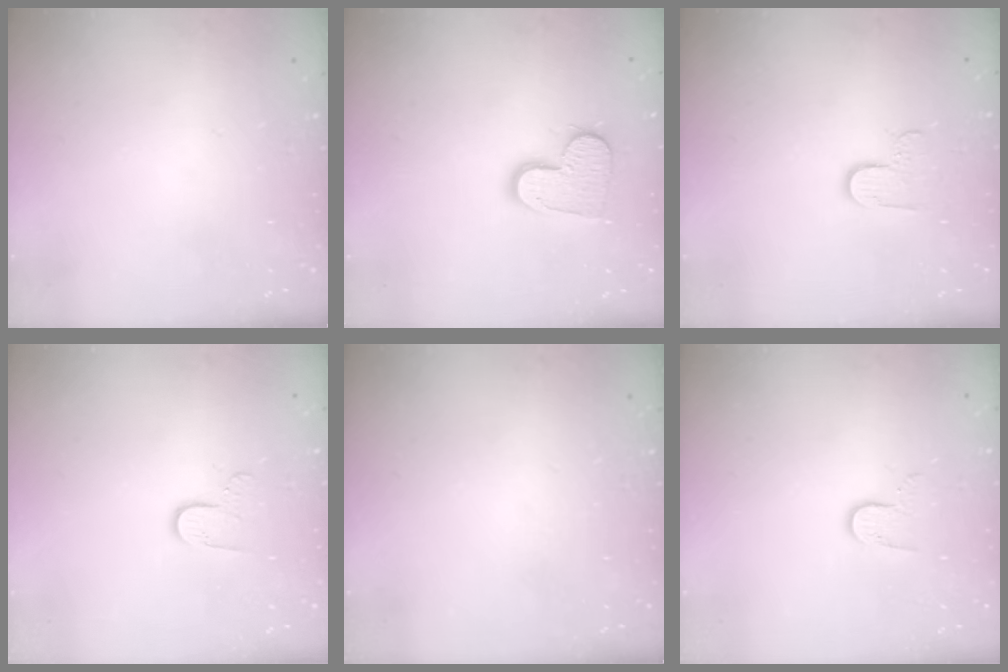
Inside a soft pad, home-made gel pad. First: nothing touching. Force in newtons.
{"total": 12.0, "press": 11.9, "slide": 0.8}
{"total": 6.0, "press": 6.0, "slide": 0.4}
{"total": 5.9, "press": 5.9, "slide": 0.6}
{"total": 0.0}
{"total": 6.3, "press": 6.3, "slide": 0.5}